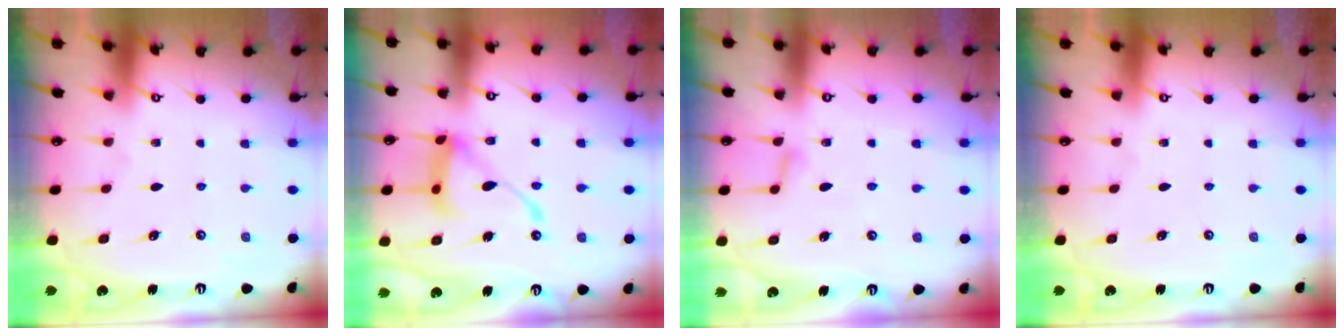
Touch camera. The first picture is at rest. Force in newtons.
{"total": 17.3, "press": 17.2, "slide": 1.4}
{"total": 7.4, "press": 7.4, "slide": 0.6}
{"total": 0.0}